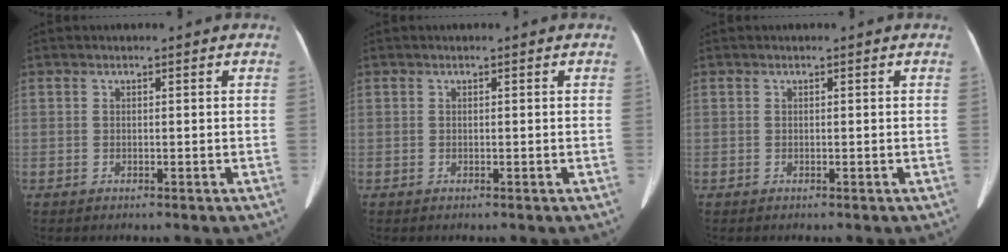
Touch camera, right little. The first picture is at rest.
{"total": 0.0}
{"total": 0.0}